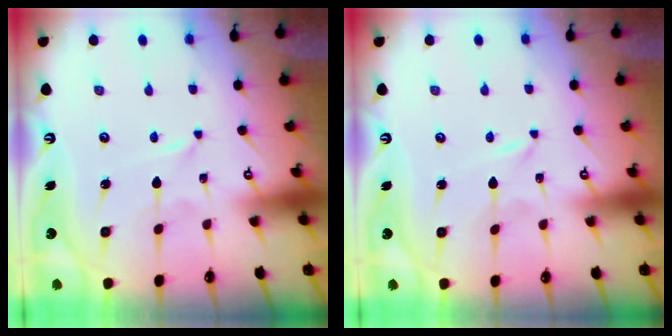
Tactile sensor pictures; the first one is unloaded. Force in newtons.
{"total": 0.0}